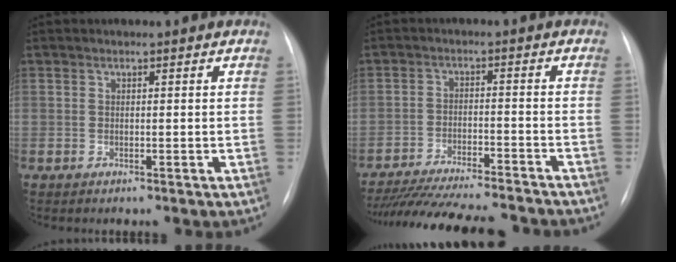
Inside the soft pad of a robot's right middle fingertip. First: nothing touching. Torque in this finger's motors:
{"motor_torque": [0.66, -0.64, 0.22, 0.12]}